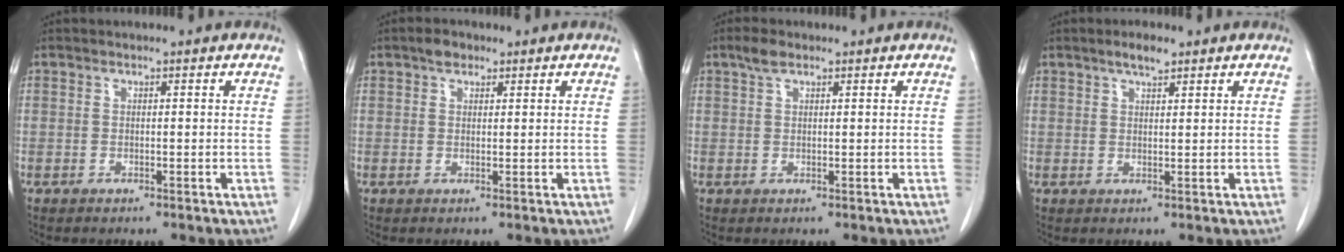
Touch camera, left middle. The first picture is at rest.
{"total": 2.0, "force": [1.3, 1.1, 0.9], "torque": [-0.016, 0.006, 0.020]}
{"total": 2.1, "force": [1.5, 0.9, 1.3], "torque": [-0.029, 0.009, 0.029]}
{"total": 2.7, "force": [2.0, 0.7, 1.7], "torque": [-0.033, 0.003, 0.035]}